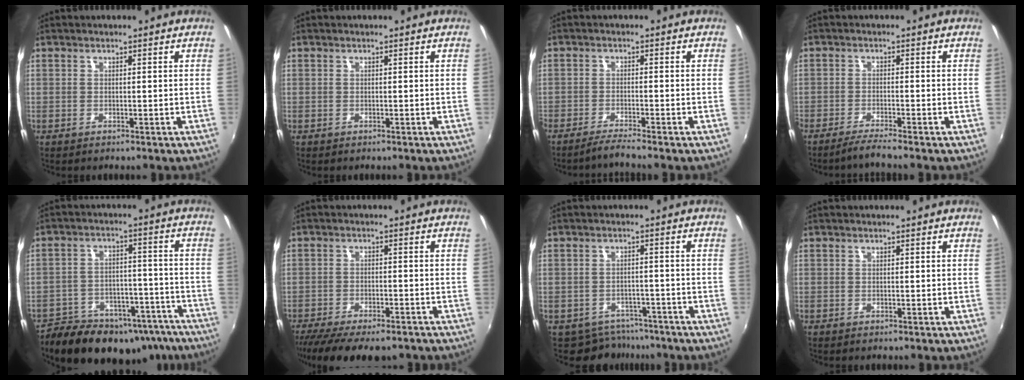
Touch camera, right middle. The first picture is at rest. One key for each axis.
{"total": 0.0}
{"total": 3.2, "fx": -2.9, "fy": -0.8, "fz": 1.3, "tx": -0.040, "ty": -0.007, "tz": -0.056}
{"total": 3.6, "fx": -3.1, "fy": -0.7, "fz": 1.6, "tx": -0.049, "ty": -0.008, "tz": -0.060}
{"total": 23.3, "fx": -17.4, "fy": 11.6, "fz": 10.2, "tx": -0.198, "ty": 0.009, "tz": -0.220}
{"total": 14.4, "fx": -11.7, "fy": 3.9, "fz": 7.5, "tx": -0.157, "ty": -0.048, "tz": -0.181}
{"total": 6.2, "fx": -5.1, "fy": 3.5, "fz": 0.5, "tx": -0.016, "ty": 0.005, "tz": -0.070}
{"total": 0.0}